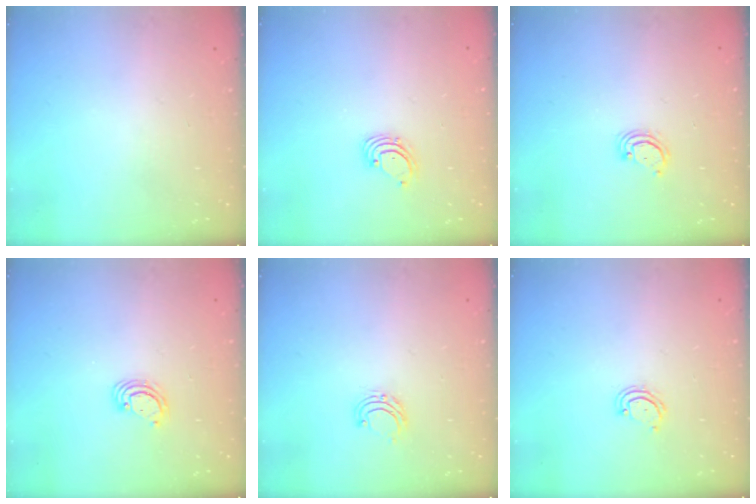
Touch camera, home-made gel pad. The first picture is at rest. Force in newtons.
{"total": 1.6, "press": 1.6, "slide": 0.1}
{"total": 2.9, "press": 2.9, "slide": 0.2}
{"total": 2.4, "press": 2.4, "slide": 0.2}
{"total": 5.9, "press": 5.9, "slide": 0.5}
{"total": 3.9, "press": 3.9, "slide": 0.4}